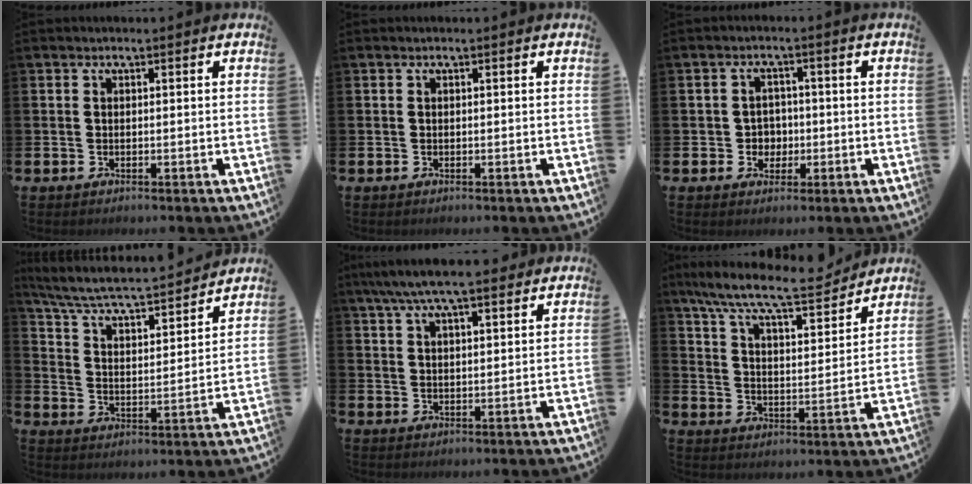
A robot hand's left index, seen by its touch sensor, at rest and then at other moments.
{"total": 0.0}
{"total": 2.7, "force": [-0.4, 2.6, 0.7], "torque": [-0.012, 0.003, -0.015]}
{"total": 6.5, "force": [6.1, 0.7, 2.2], "torque": [-0.074, -0.050, 0.098]}
{"total": 6.9, "force": [6.1, 1.1, 3.0], "torque": [-0.072, -0.013, 0.110]}
{"total": 10.2, "force": [9.2, 1.5, 4.3], "torque": [-0.114, -0.059, 0.156]}